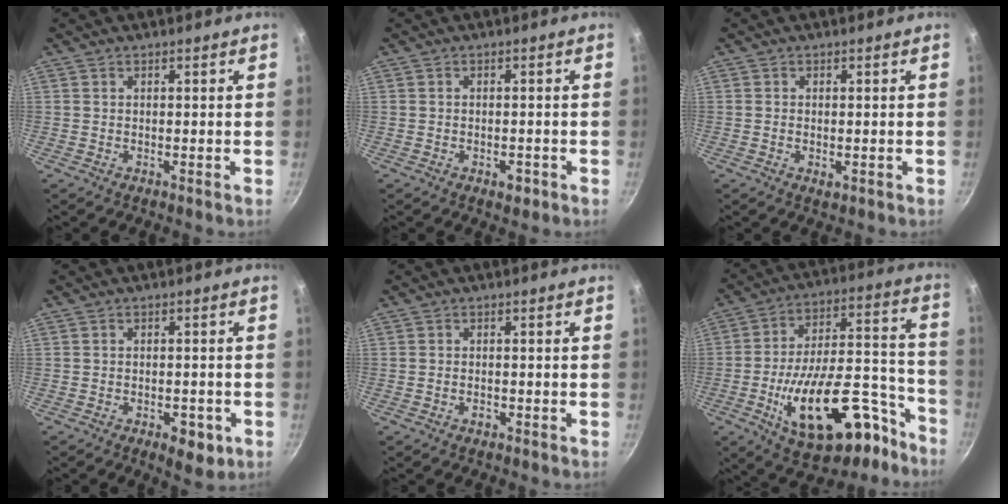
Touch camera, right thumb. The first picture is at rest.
{"total": 2.5, "force": [-1.2, 1.4, 1.6], "torque": [-0.020, 0.010, -0.013]}
{"total": 1.5, "force": [-0.3, 0.9, 1.2], "torque": [-0.019, -0.003, -0.005]}
{"total": 5.8, "force": [-2.5, 3.0, 4.3], "torque": [-0.042, 0.013, -0.027]}
{"total": 1.5, "force": [-0.8, 0.9, 0.8], "torque": [-0.015, 0.008, -0.013]}
{"total": 26.8, "force": [-12.9, 13.2, 19.5], "torque": [-0.254, 0.091, -0.184]}